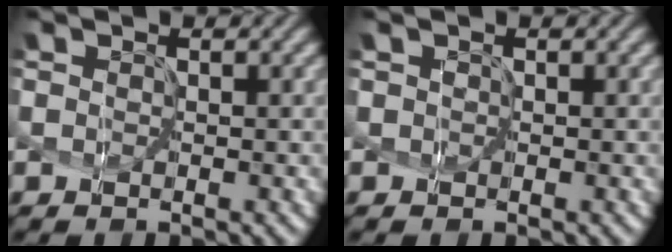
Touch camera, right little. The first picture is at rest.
{"total": 1.0, "force": [0.3, 0.9, 0.4], "torque": [0.012, 0.009, -0.012]}